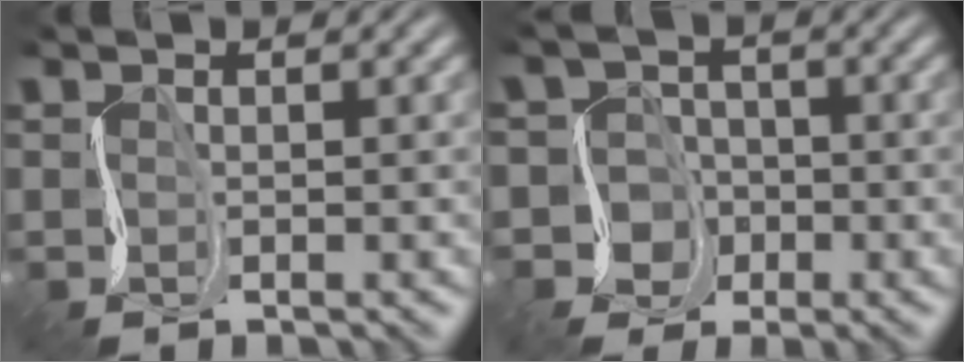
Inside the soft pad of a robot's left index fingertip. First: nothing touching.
{"total": 3.9, "force": [-3.3, 2.0, 0.1], "torque": [0.022, -0.015, -0.059]}